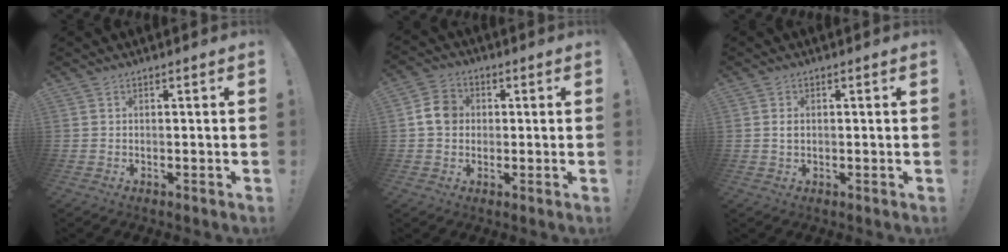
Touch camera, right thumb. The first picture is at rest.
{"total": 7.4, "force": [0.8, 6.3, 3.8], "torque": [-0.046, 0.011, 0.018]}
{"total": 1.4, "force": [0.2, 0.9, 1.0], "torque": [-0.012, 0.001, 0.002]}